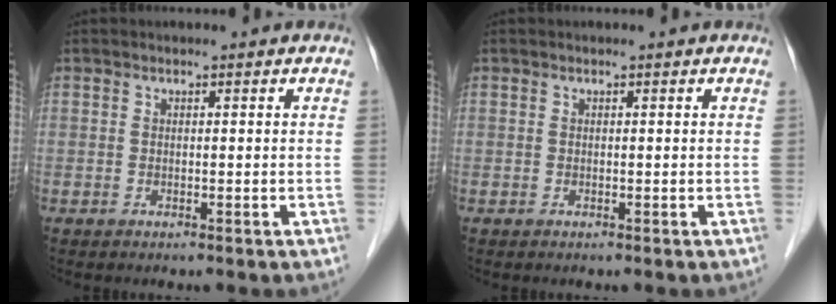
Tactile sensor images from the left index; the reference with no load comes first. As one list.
[{"total": 0.0}]